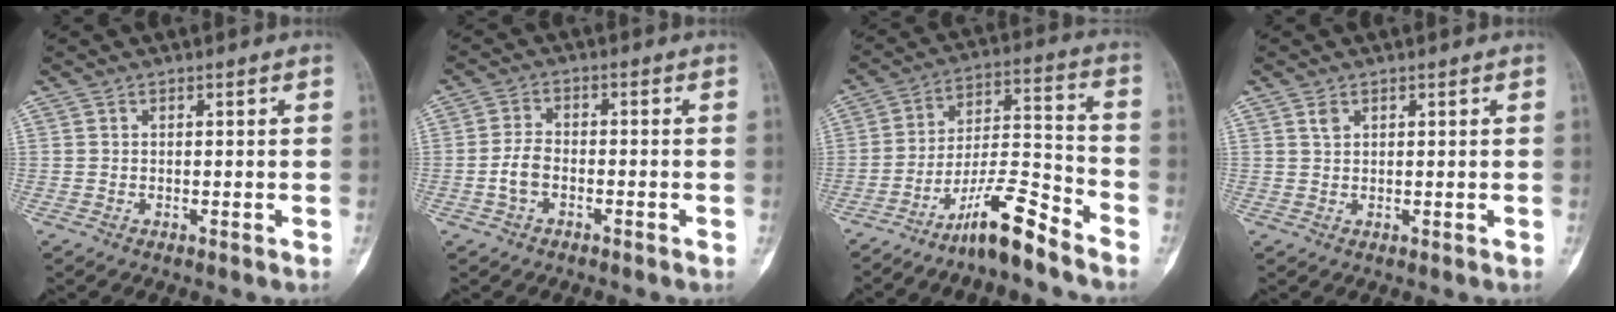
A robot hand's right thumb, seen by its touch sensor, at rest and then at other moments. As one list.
[{"total": 4.1, "force": [-1.5, 2.4, 2.9], "torque": [-0.059, 0.015, -0.033]}, {"total": 11.9, "force": [-9.2, 1.7, 7.3], "torque": [-0.132, 0.084, -0.165]}, {"total": 1.4, "force": [0.8, 0.8, 0.8], "torque": [-0.010, 0.001, 0.016]}]